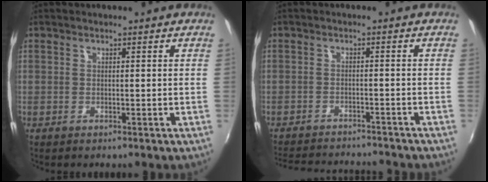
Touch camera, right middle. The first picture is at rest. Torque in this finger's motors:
{"motor_torque": [0.89, -1.25, 0.09, 0.03]}